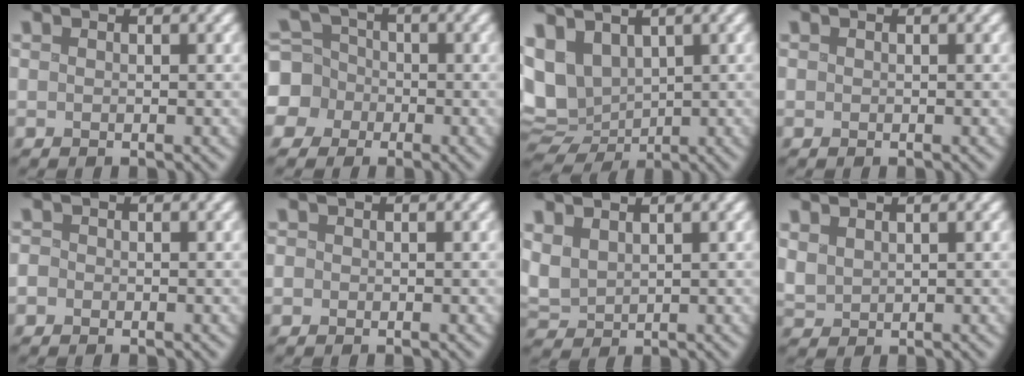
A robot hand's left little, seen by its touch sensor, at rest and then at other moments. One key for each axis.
{"total": 7.5, "fx": -2.1, "fy": 7.0, "fz": 1.8, "tx": -0.066, "ty": 0.001, "tz": -0.073}
{"total": 7.4, "fx": 1.4, "fy": 5.6, "fz": 4.7, "tx": -0.104, "ty": -0.011, "tz": 0.041}
{"total": 0.0}
{"total": 2.0, "fx": -0.5, "fy": 1.8, "fz": 0.6, "tx": -0.005, "ty": 0.010, "tz": -0.028}
{"total": 1.0, "fx": -0.1, "fy": 0.9, "fz": 0.3, "tx": 0.002, "ty": 0.003, "tz": -0.006}
{"total": 2.9, "fx": 1.2, "fy": 2.0, "fz": 1.8, "tx": -0.056, "ty": 0.003, "tz": 0.026}
{"total": 1.6, "fx": 1.0, "fy": 1.1, "fz": 0.6, "tx": -0.026, "ty": 0.000, "tz": 0.025}